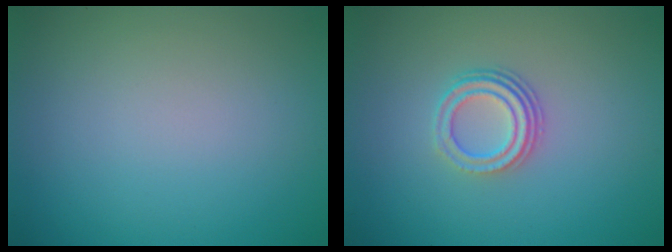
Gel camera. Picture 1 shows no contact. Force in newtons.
{"total": 3.2, "press": 2.3, "slide": 2.3}